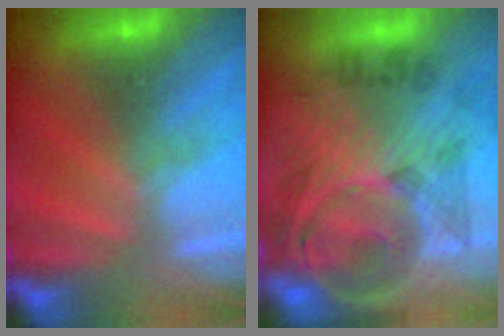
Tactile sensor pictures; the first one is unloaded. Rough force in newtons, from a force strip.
{"total": 6.0}